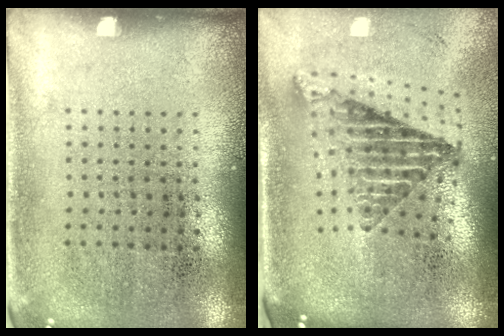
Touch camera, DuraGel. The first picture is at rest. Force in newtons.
{"total": 2.6, "press": 1.7, "slide": 1.9}